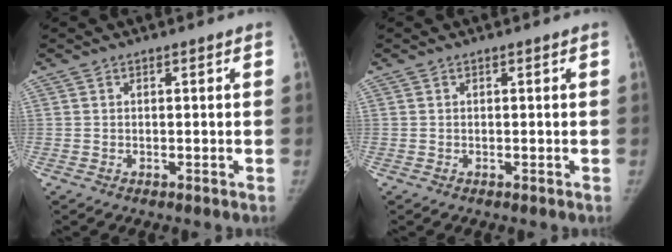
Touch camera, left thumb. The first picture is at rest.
{"total": 0.0}